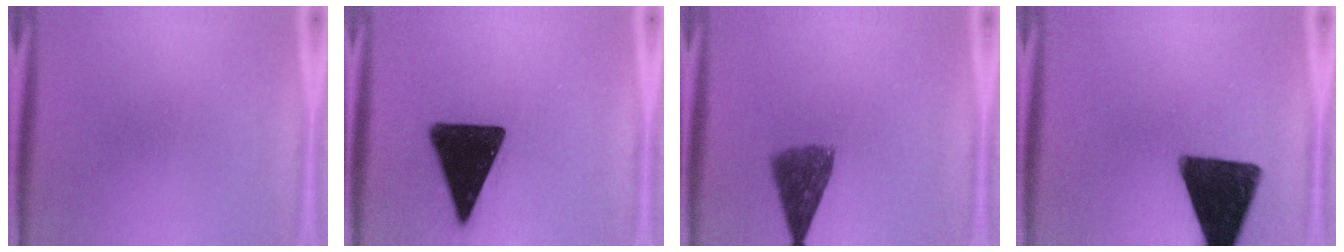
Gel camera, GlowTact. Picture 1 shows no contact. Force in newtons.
{"total": 17.9}
{"total": 7.2}
{"total": 16.5}